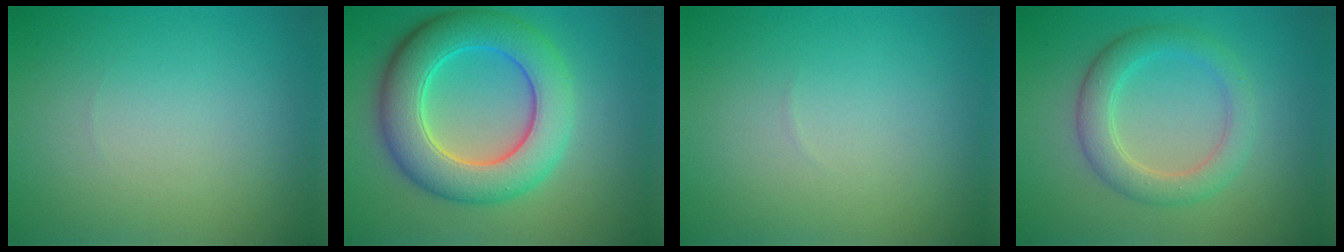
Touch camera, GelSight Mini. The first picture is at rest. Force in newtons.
{"total": 8.9, "press": 8.9, "slide": 0.4}
{"total": 0.0}
{"total": 3.9, "press": 3.9, "slide": 0.2}